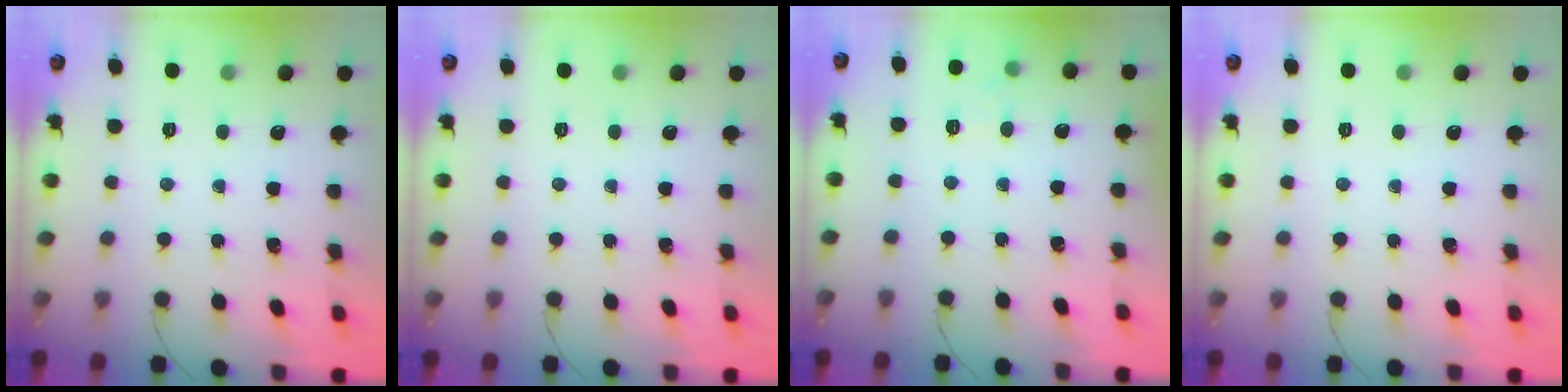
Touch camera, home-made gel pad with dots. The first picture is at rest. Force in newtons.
{"total": 0.0}
{"total": 5.5, "press": 5.3, "slide": 1.6}
{"total": 0.0}